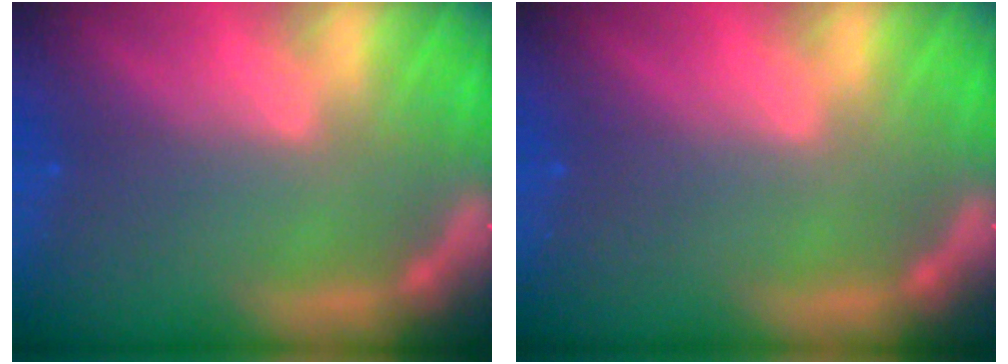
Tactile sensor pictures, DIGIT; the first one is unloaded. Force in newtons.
{"total": 0.0}